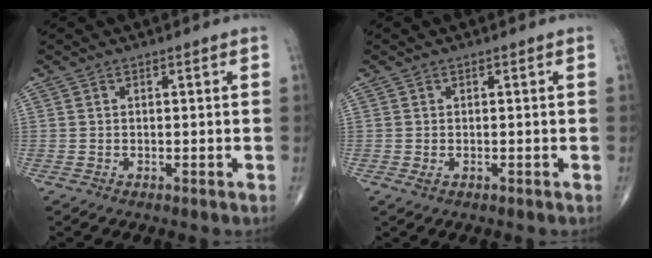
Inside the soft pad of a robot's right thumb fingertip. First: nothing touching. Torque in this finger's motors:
{"motor_torque": [0.60, 0.36, -0.23, 0.01, 0.01]}